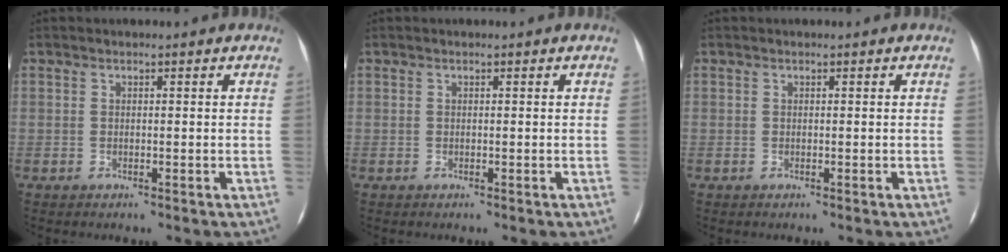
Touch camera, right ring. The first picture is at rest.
{"total": 0.0}
{"total": 0.0}